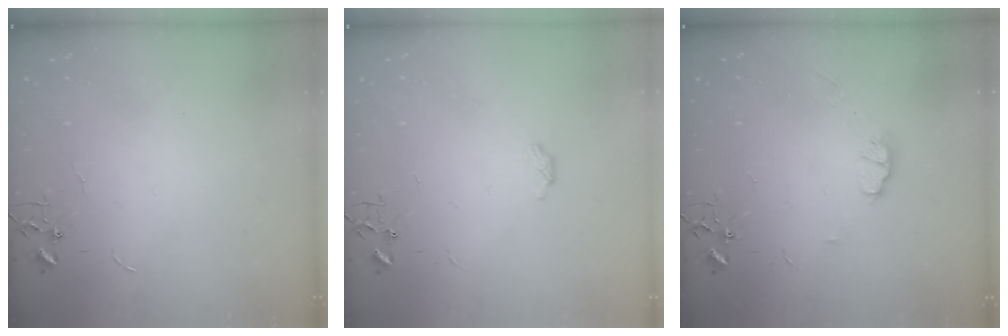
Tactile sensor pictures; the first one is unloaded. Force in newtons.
{"total": 2.9, "press": 2.9, "slide": 0.5}
{"total": 5.8, "press": 5.7, "slide": 0.9}